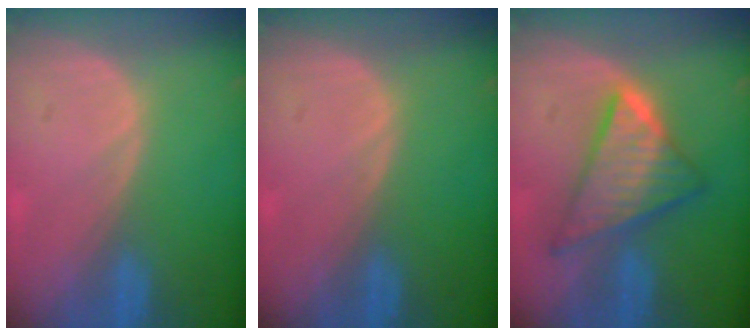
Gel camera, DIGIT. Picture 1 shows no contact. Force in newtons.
{"total": 0.0}
{"total": 9.0, "press": 9.0, "slide": 0.7}